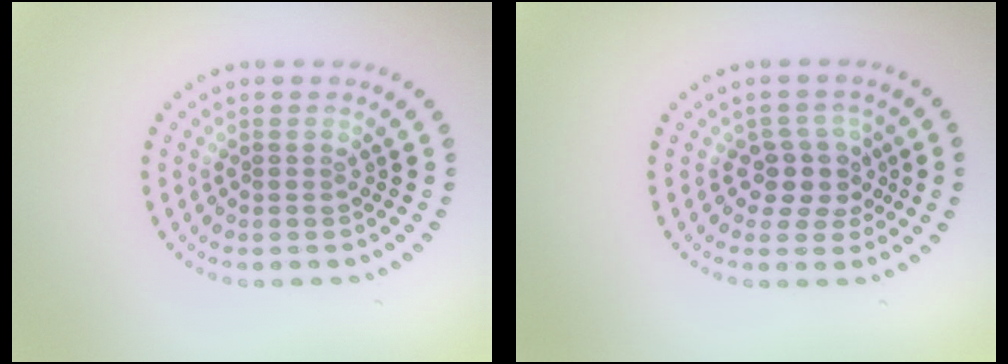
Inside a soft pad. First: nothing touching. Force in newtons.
{"total": 2.8, "press": 2.3, "slide": 1.6}